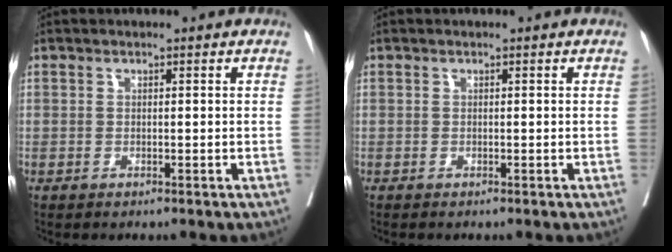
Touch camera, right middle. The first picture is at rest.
{"total": 0.0}